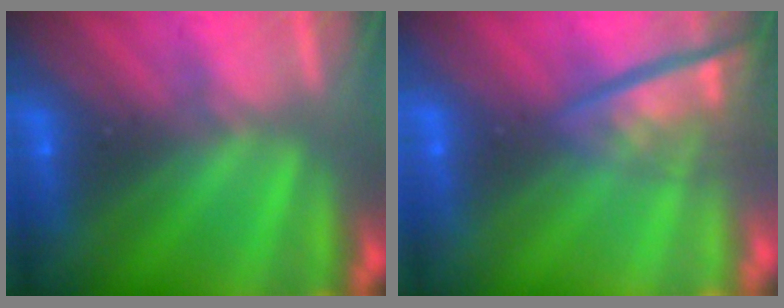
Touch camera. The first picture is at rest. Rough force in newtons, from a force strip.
{"total": 4.5}